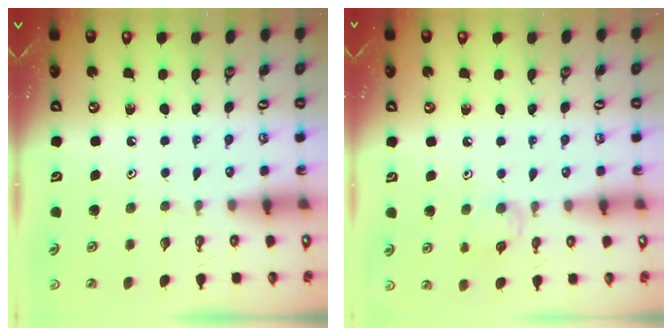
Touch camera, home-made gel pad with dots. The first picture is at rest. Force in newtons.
{"total": 6.2, "press": 6.1, "slide": 0.8}